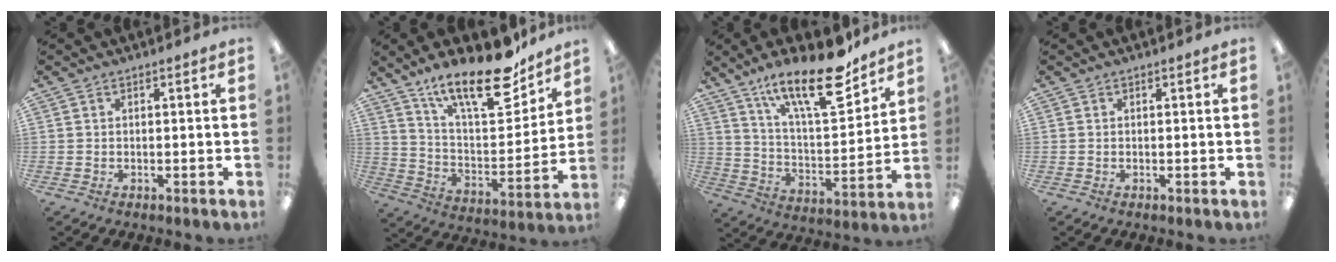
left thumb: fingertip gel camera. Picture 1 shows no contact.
{"total": 21.9, "force": [16.1, 7.3, 12.9], "torque": [-0.200, -0.107, 0.273]}
{"total": 20.7, "force": [14.7, 6.3, 13.2], "torque": [-0.211, -0.088, 0.242]}
{"total": 0.0}